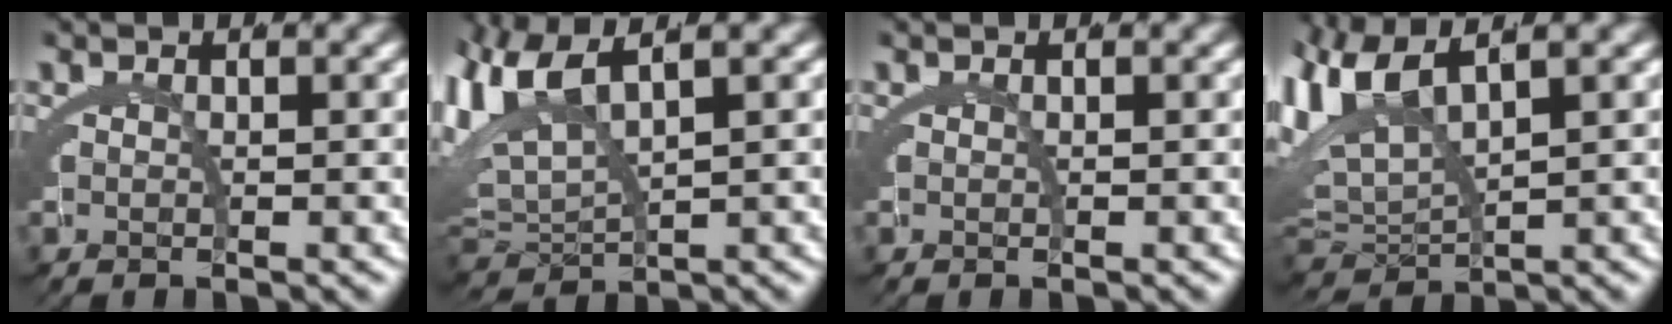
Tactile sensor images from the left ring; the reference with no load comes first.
{"total": 7.6, "force": [1.4, 5.4, 5.2], "torque": [-0.146, -0.019, 0.034]}
{"total": 0.0}
{"total": 8.4, "force": [1.4, 6.2, 5.5], "torque": [-0.155, -0.019, 0.030]}